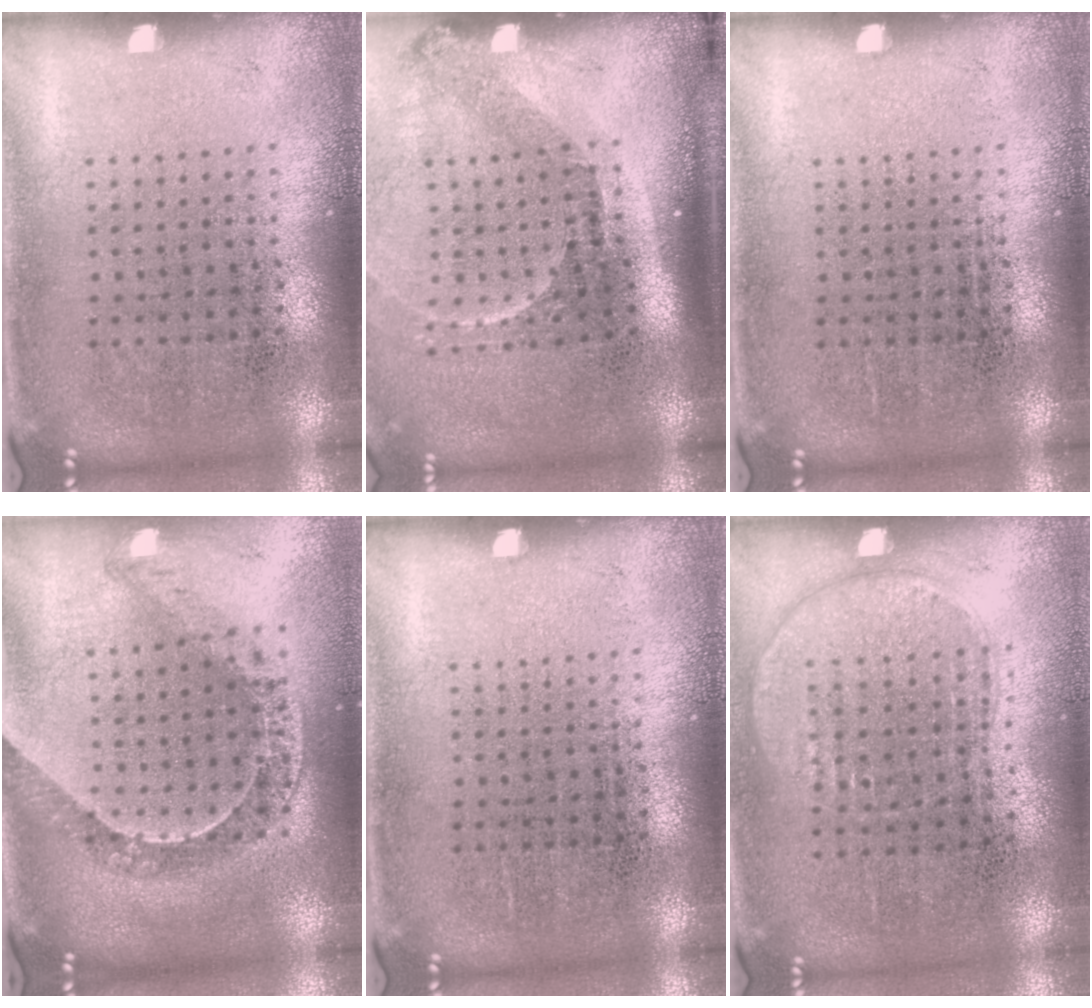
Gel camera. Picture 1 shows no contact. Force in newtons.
{"total": 2.2, "press": 1.5, "slide": 1.6}
{"total": 0.0}
{"total": 1.0, "press": 1.0, "slide": 0.3}
{"total": 0.0}
{"total": 0.9, "press": 0.8, "slide": 0.4}